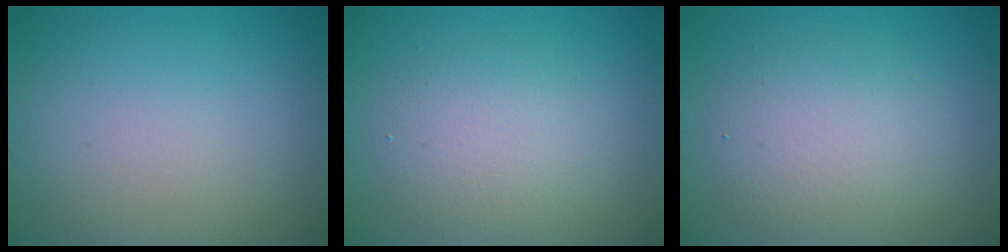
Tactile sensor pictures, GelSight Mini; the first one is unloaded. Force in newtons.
{"total": 3.5, "press": 3.5, "slide": 0.2}
{"total": 4.0, "press": 4.0, "slide": 0.5}